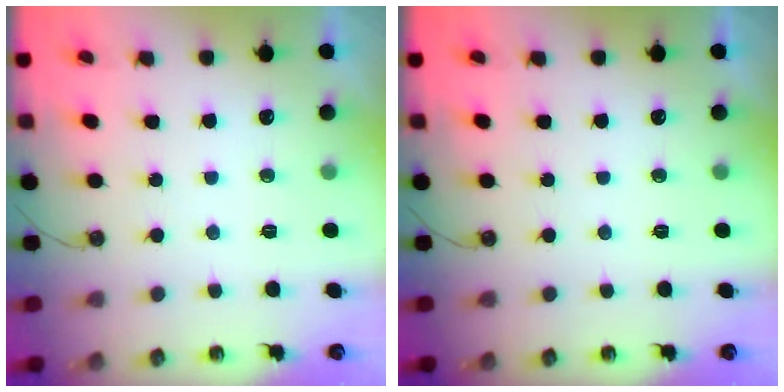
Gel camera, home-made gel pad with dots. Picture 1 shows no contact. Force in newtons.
{"total": 0.0}